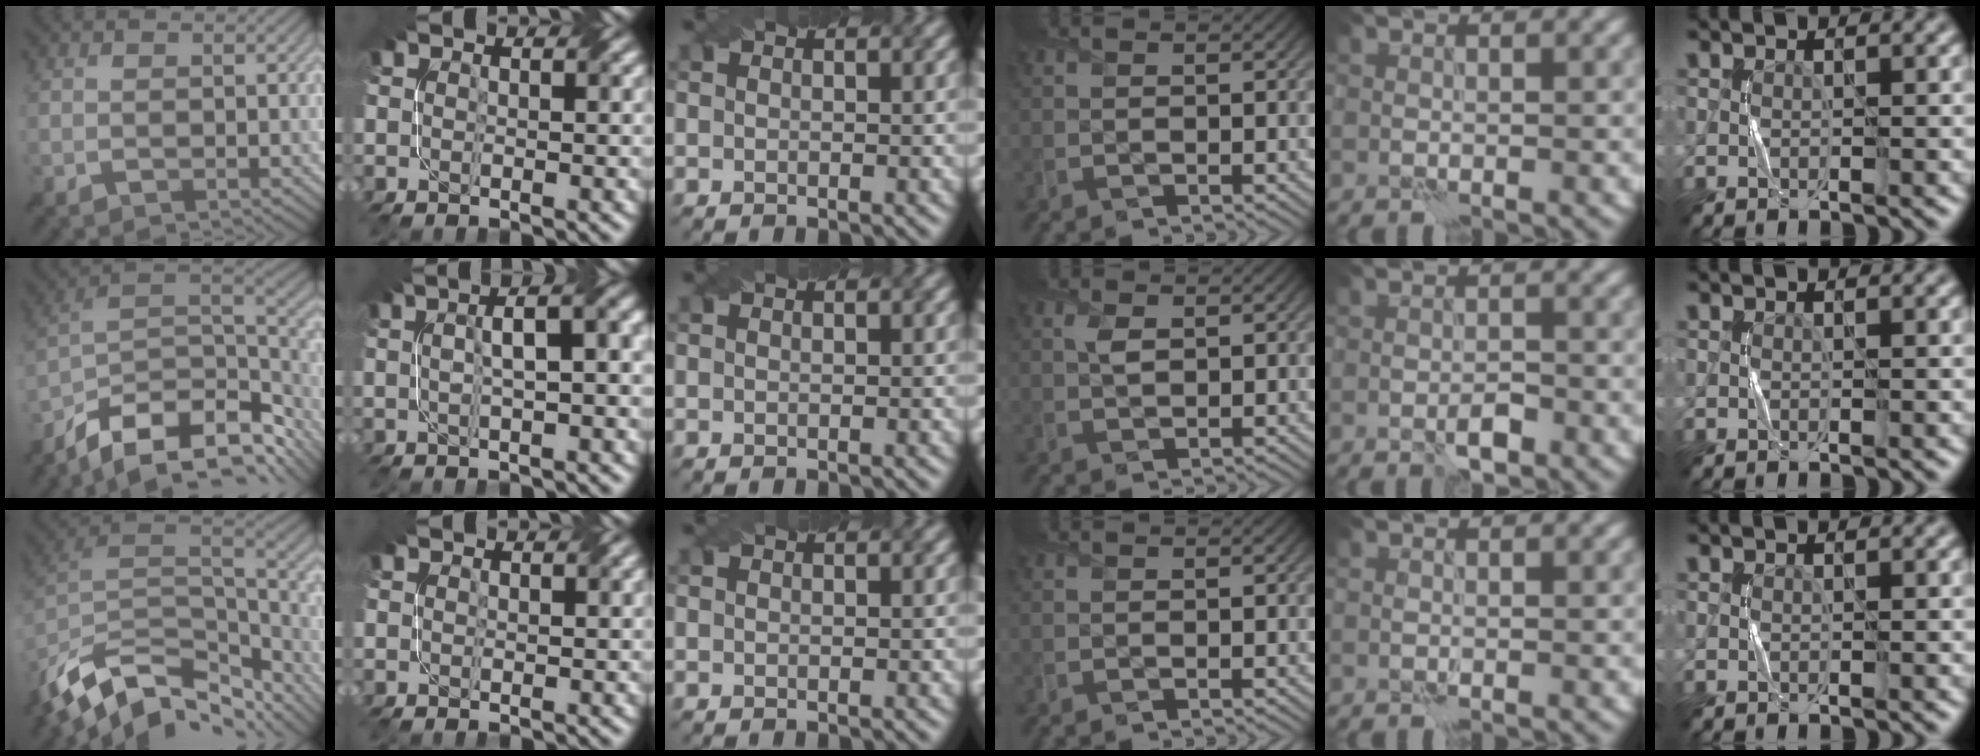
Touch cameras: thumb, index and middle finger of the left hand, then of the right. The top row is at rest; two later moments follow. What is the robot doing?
{"motion": "twist", "object": "screw"}